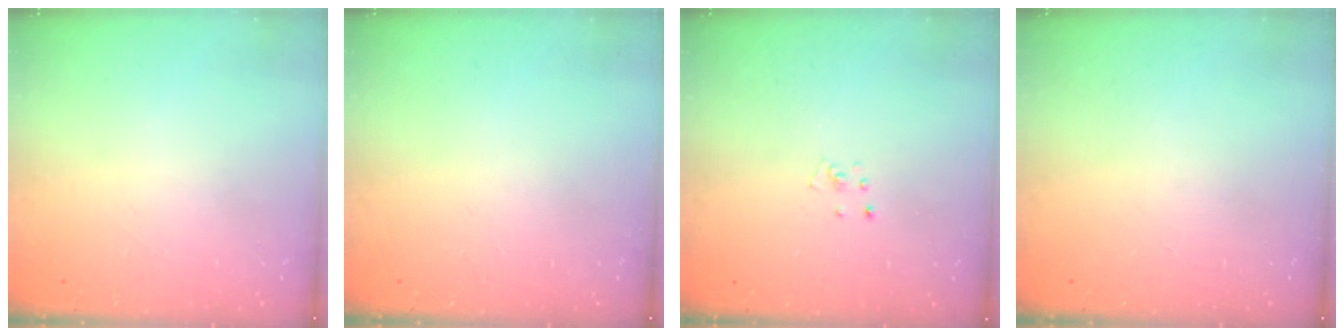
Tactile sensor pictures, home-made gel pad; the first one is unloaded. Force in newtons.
{"total": 0.0}
{"total": 2.6, "press": 2.6, "slide": 0.3}
{"total": 0.0}